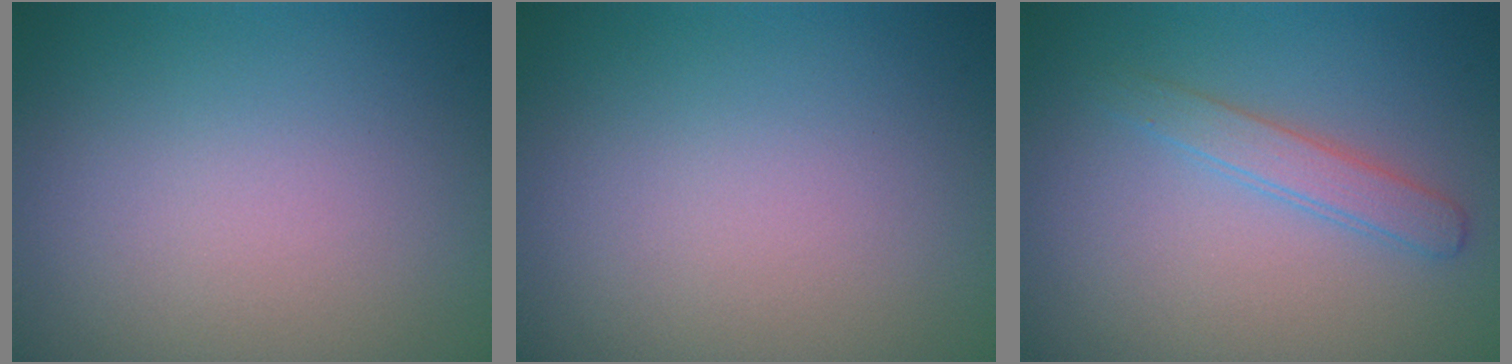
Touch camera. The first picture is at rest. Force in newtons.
{"total": 0.0}
{"total": 1.9, "press": 1.9, "slide": 0.1}